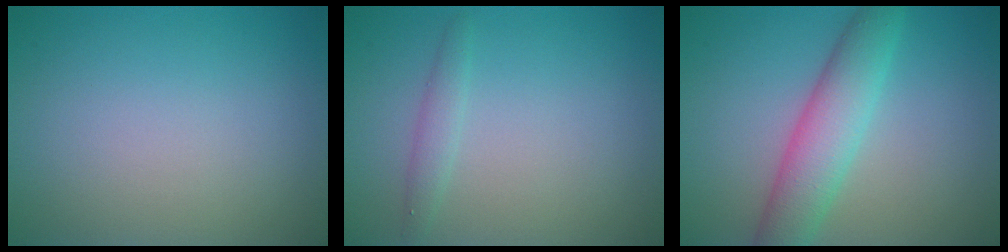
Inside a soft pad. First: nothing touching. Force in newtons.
{"total": 1.3, "press": 1.3, "slide": 0.1}
{"total": 5.1, "press": 5.1, "slide": 0.2}